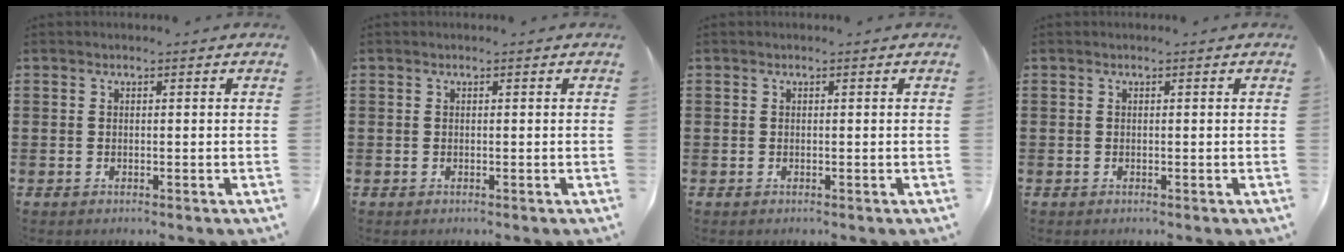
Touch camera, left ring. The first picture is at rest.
{"total": 0.0}
{"total": 0.0}
{"total": 0.0}